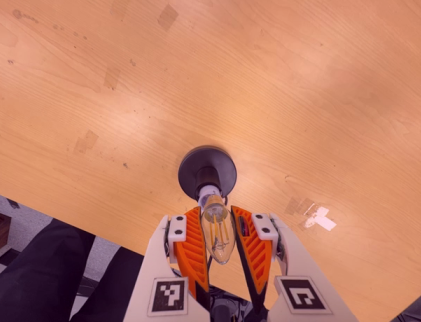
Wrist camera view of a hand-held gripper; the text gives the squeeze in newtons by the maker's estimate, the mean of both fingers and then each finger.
{"total": 14.0, "left": 14.2, "right": 13.8}